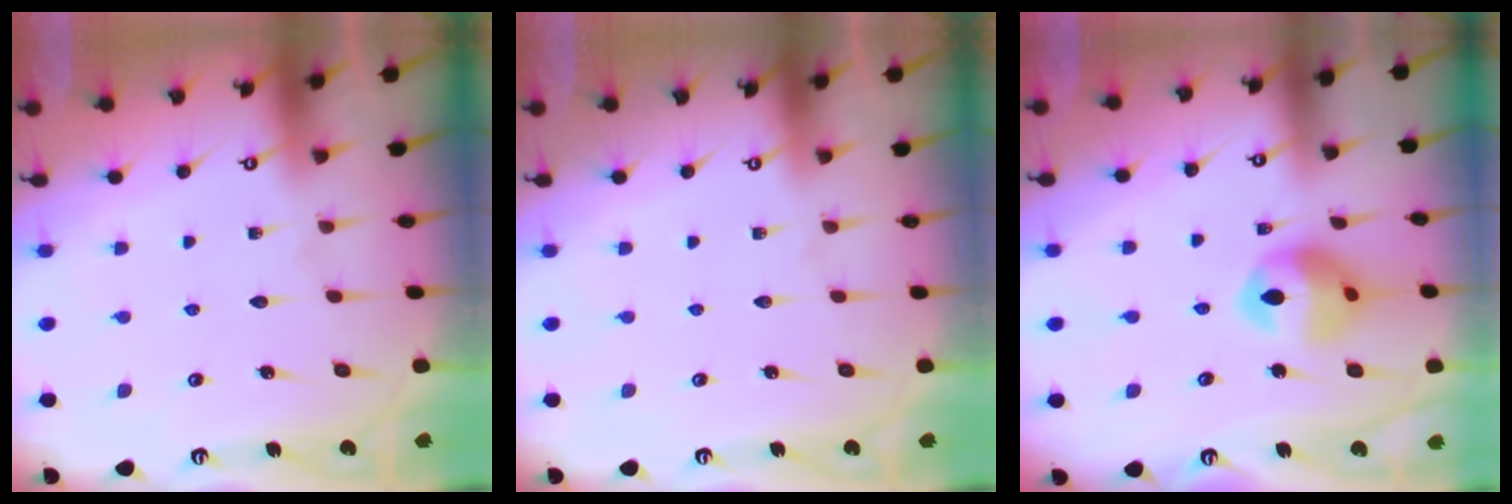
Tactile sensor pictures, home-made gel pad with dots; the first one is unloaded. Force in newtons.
{"total": 0.0}
{"total": 11.9, "press": 11.8, "slide": 1.5}